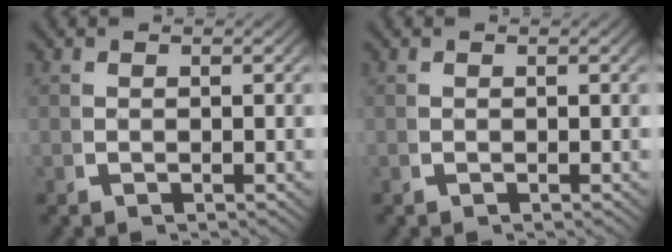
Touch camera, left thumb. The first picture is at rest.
{"total": 0.0}